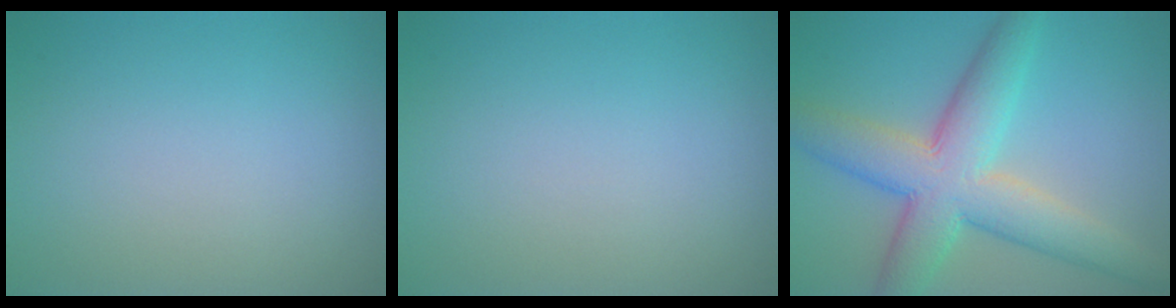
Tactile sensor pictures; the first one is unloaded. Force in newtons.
{"total": 0.0}
{"total": 8.8, "press": 8.8, "slide": 0.2}